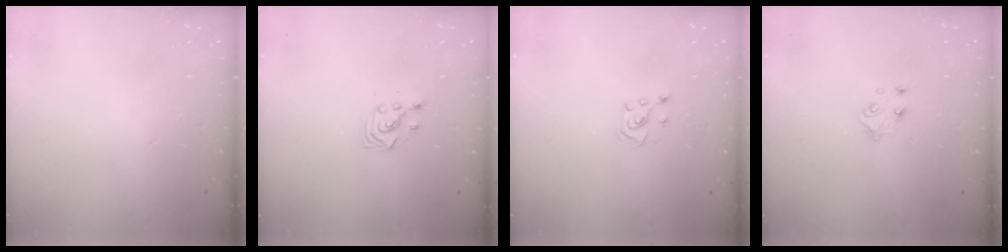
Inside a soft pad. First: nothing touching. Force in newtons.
{"total": 2.9, "press": 2.9, "slide": 0.3}
{"total": 5.3, "press": 5.3, "slide": 0.5}
{"total": 5.5, "press": 5.5, "slide": 0.5}